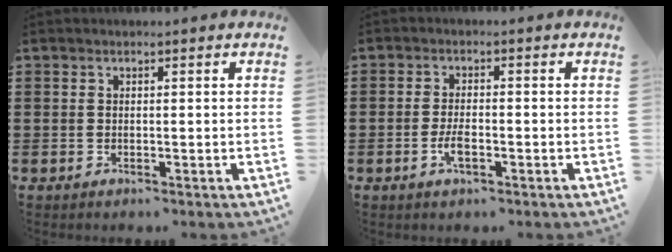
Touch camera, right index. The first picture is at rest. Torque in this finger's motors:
{"motor_torque": [2.14, 0.00, 0.09, 0.07]}